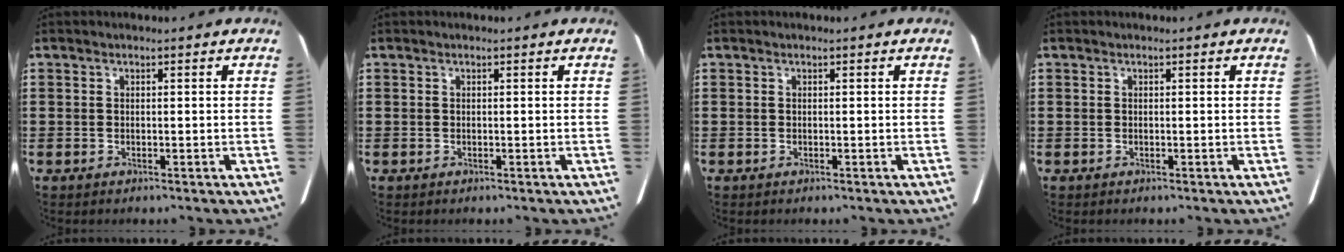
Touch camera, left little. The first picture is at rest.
{"total": 0.0}
{"total": 0.0}
{"total": 0.0}